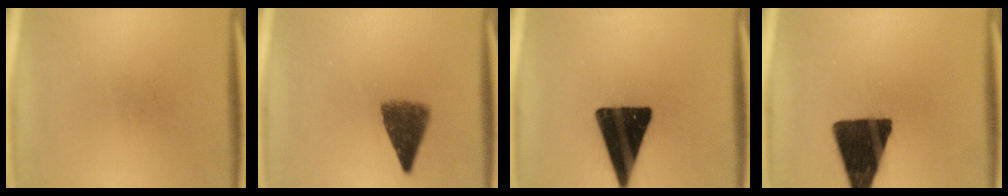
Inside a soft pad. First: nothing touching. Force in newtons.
{"total": 6.4}
{"total": 18.0}
{"total": 16.9}